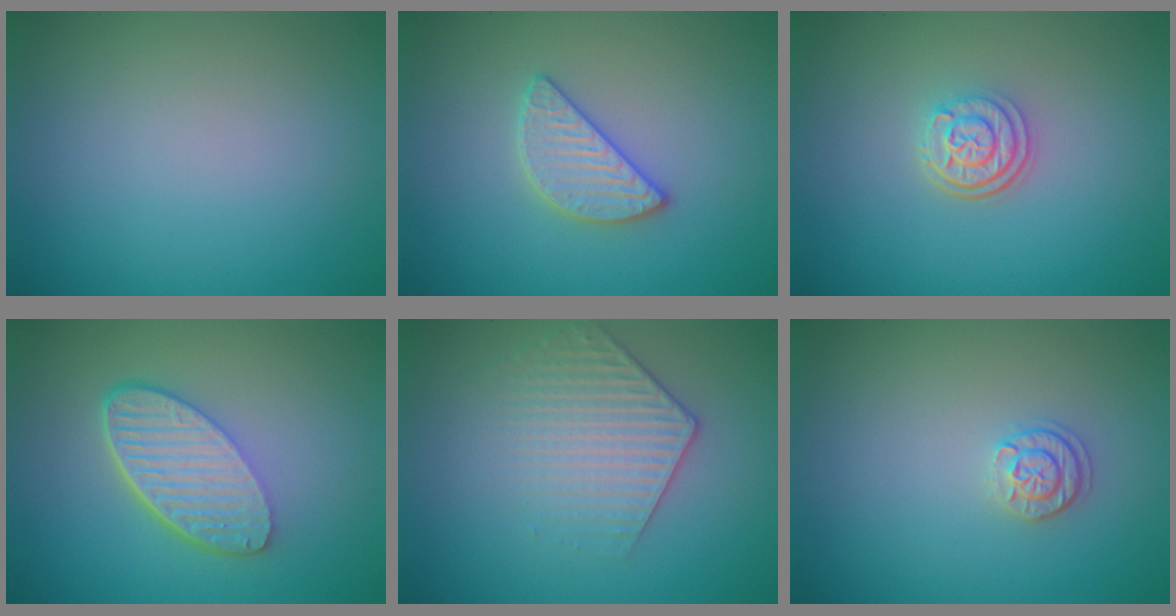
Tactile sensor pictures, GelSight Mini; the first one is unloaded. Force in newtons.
{"total": 2.8, "press": 2.7, "slide": 0.5}
{"total": 3.0, "press": 2.4, "slide": 1.7}
{"total": 6.0, "press": 4.3, "slide": 4.2}
{"total": 3.3, "press": 3.2, "slide": 1.0}
{"total": 1.7, "press": 1.6, "slide": 0.4}